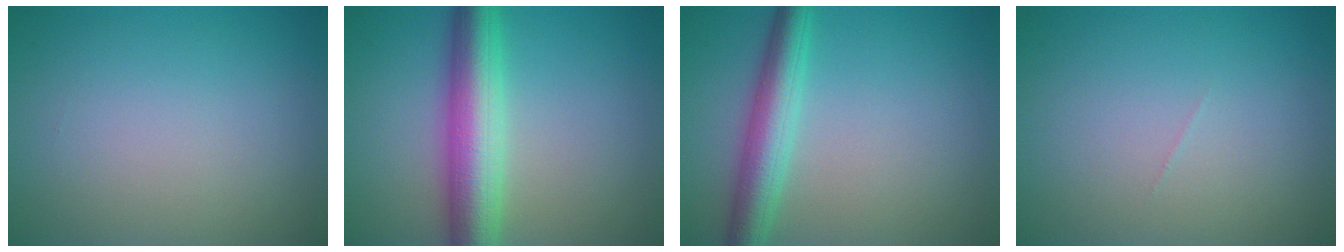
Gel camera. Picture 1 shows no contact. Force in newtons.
{"total": 7.5, "press": 7.5, "slide": 0.1}
{"total": 4.7, "press": 4.7, "slide": 0.1}
{"total": 0.0}